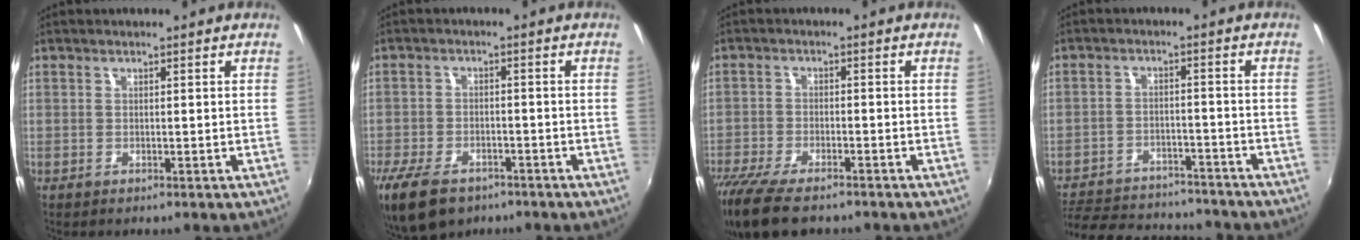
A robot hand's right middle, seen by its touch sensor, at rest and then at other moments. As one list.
[{"total": 11.5, "force": [-7.8, 5.9, 6.0], "torque": [-0.152, -0.027, -0.139]}, {"total": 13.3, "force": [-10.4, 4.1, 7.2], "torque": [-0.170, -0.049, -0.185]}, {"total": 19.4, "force": [-16.4, 7.4, 7.3], "torque": [-0.172, 0.005, -0.224]}]